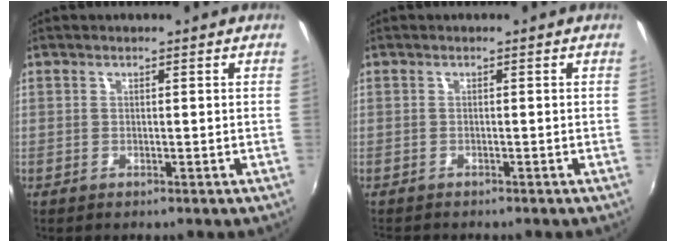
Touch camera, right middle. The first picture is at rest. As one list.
[{"total": 2.0, "force": [-1.9, 0.3, 0.6], "torque": [-0.015, -0.013, -0.029]}]